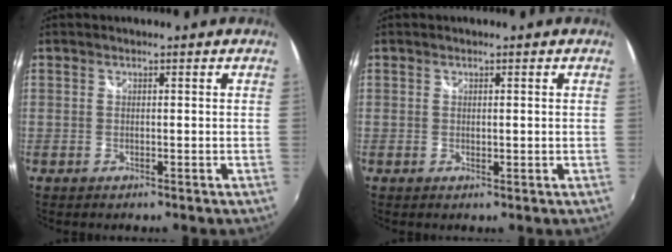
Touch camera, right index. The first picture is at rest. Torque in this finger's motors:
{"motor_torque": [-0.14, 0.69, -0.02, 0.00]}